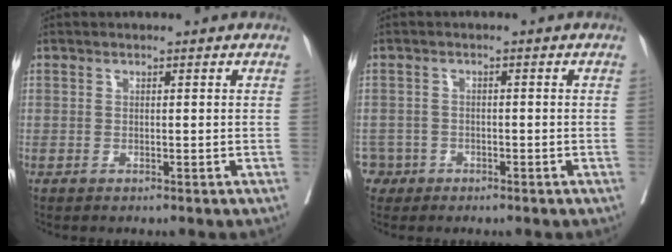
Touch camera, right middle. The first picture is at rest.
{"total": 2.8, "force": [-1.5, 2.4, -0.6], "torque": [0.012, 0.012, -0.030]}